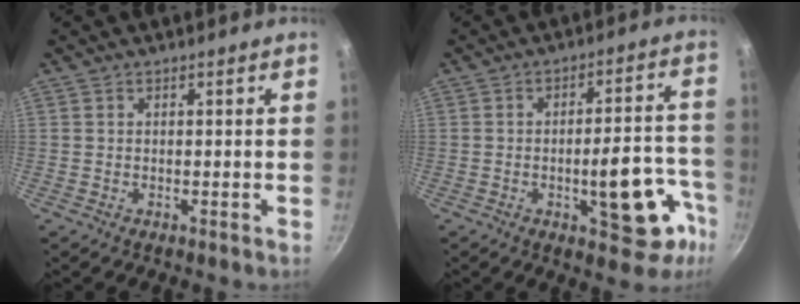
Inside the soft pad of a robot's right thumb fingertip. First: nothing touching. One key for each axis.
{"total": 15.0, "fx": -5.9, "fy": 6.4, "fz": 12.3, "tx": -0.108, "ty": 0.042, "tz": -0.074}